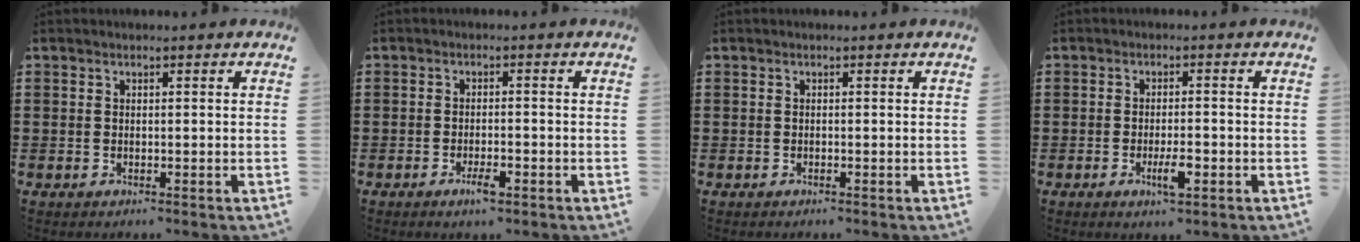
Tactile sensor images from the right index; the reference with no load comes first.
{"total": 2.8, "force": [-1.5, 0.8, 2.2], "torque": [-0.044, -0.002, -0.028]}
{"total": 0.0}
{"total": 3.9, "force": [-1.5, 1.2, 3.4], "torque": [-0.062, 0.001, -0.027]}